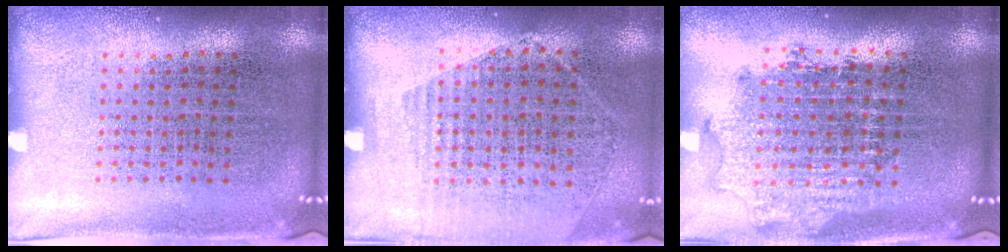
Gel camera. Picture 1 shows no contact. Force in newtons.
{"total": 1.3, "press": 1.0, "slide": 0.8}
{"total": 1.8, "press": 1.4, "slide": 1.1}